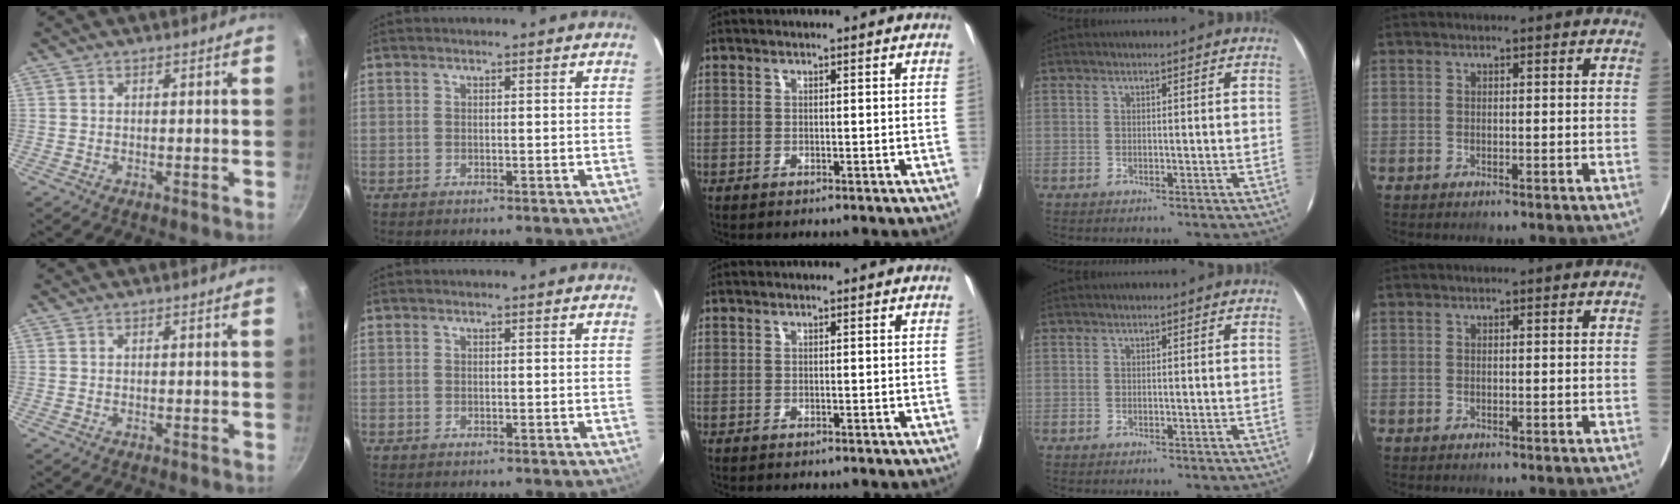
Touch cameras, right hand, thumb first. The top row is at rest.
{}